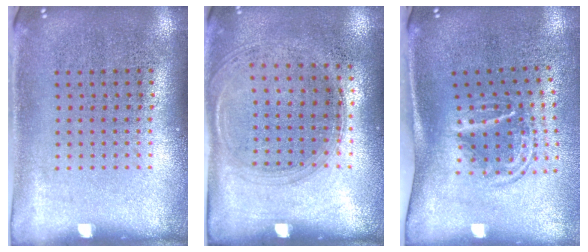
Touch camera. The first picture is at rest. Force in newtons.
{"total": 1.3, "press": 1.2, "slide": 0.5}
{"total": 1.8, "press": 1.2, "slide": 1.3}